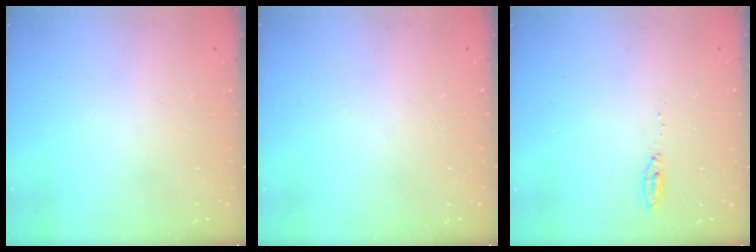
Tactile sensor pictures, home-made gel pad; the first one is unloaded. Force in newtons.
{"total": 0.0}
{"total": 3.7, "press": 3.5, "slide": 1.1}